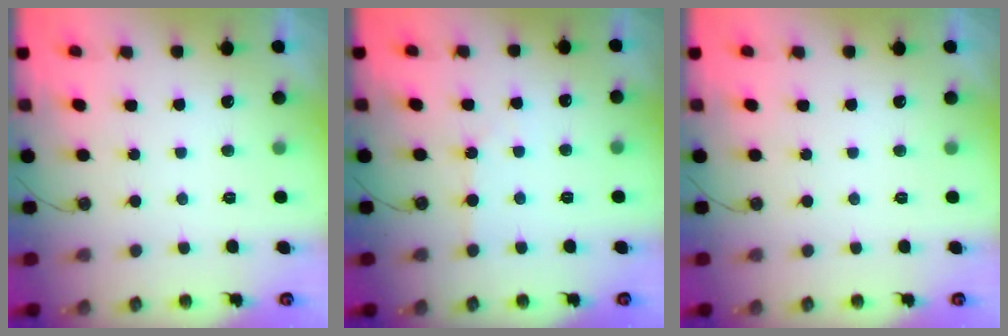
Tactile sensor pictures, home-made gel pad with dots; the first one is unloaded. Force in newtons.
{"total": 2.8, "press": 2.8, "slide": 0.5}
{"total": 0.0}